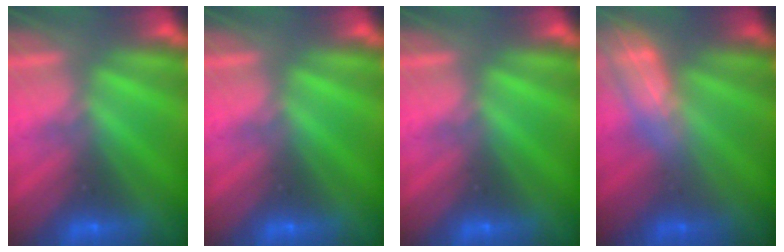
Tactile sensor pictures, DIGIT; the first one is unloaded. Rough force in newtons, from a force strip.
{"total": 0.0}
{"total": 0.0}
{"total": 2.4}